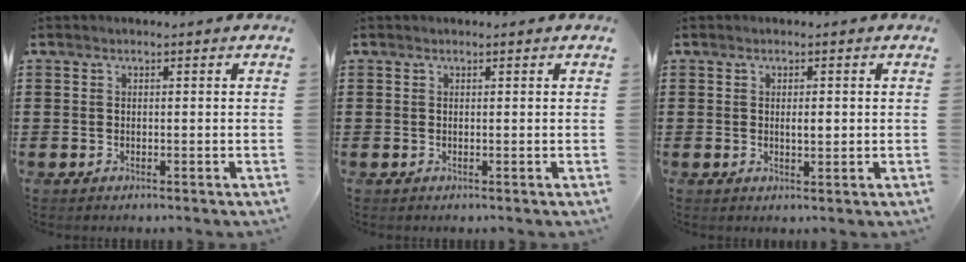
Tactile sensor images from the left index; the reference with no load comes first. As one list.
[{"total": 0.0}, {"total": 1.7, "force": [0.2, 0.6, 1.6], "torque": [-0.031, 0.004, 0.002]}]